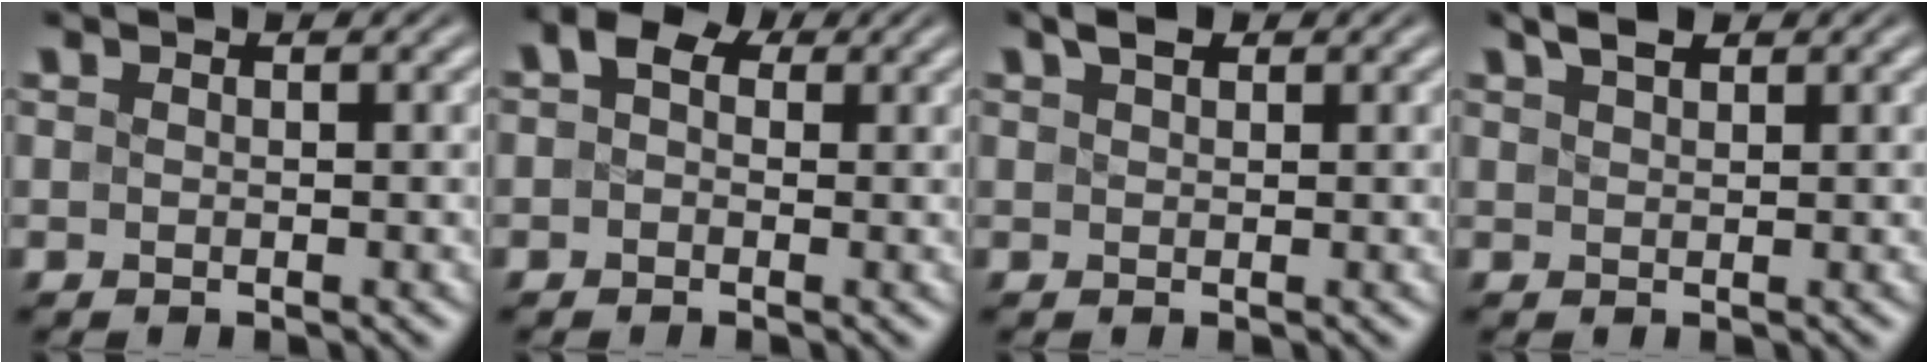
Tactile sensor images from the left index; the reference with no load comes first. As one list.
[{"total": 2.8, "force": [0.8, 2.0, 1.8], "torque": [-0.028, 0.010, -0.003]}, {"total": 1.6, "force": [1.1, 0.7, 1.0], "torque": [-0.017, 0.006, 0.020]}, {"total": 2.2, "force": [1.6, 0.7, 1.3], "torque": [-0.022, 0.007, 0.031]}]